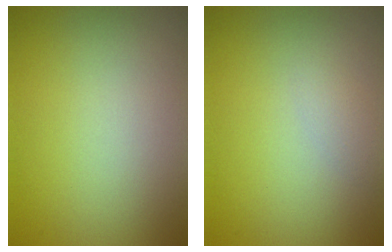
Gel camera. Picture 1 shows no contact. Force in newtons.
{"total": 1.1, "press": 1.1, "slide": 0.0}